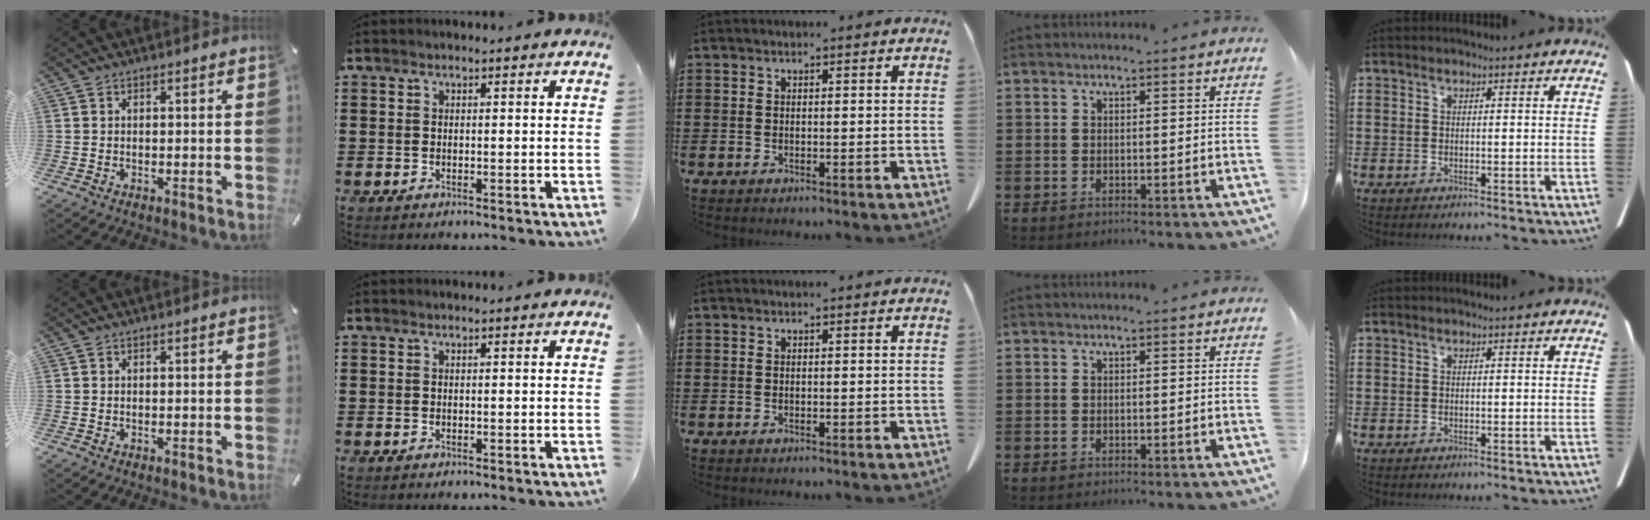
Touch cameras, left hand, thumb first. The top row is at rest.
{}